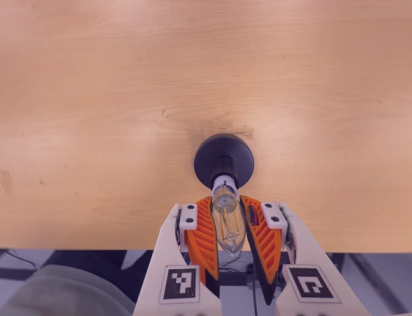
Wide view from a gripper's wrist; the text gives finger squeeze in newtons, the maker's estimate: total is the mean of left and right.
{"total": 19.4, "left": 19.1, "right": 19.8}